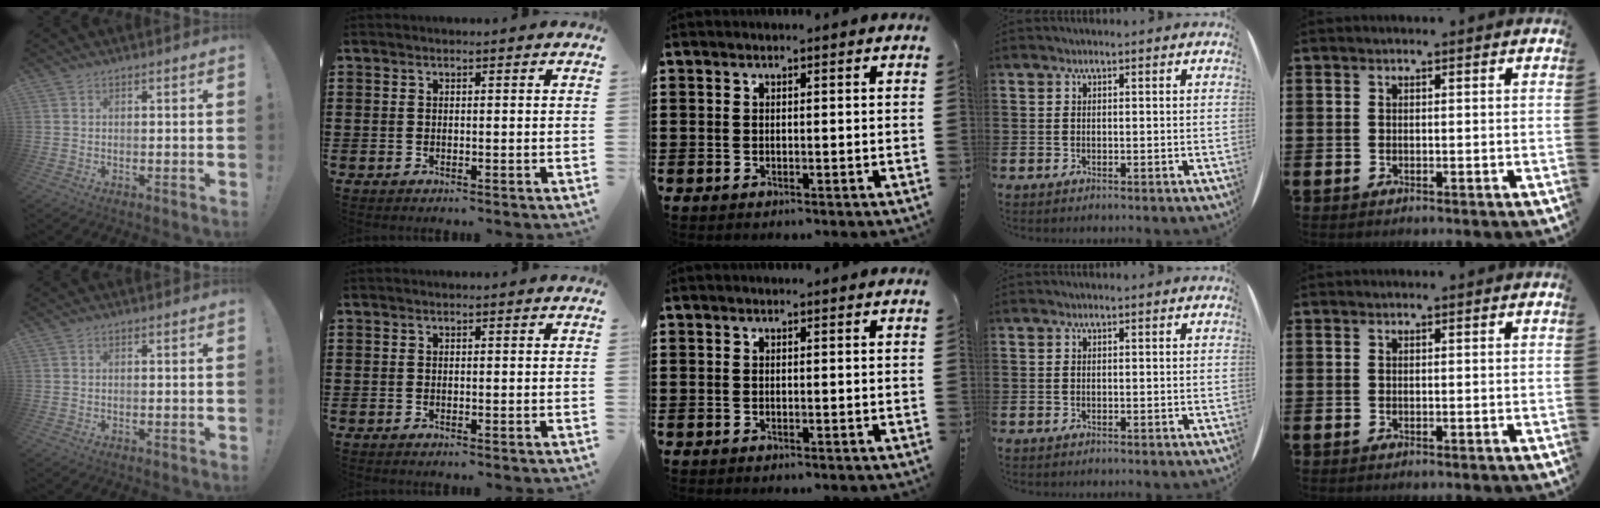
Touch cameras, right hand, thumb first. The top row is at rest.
{}